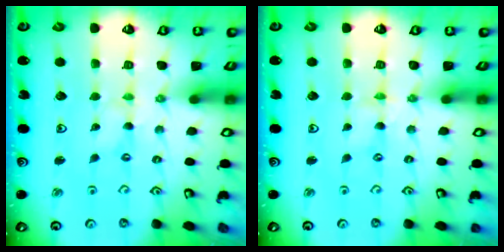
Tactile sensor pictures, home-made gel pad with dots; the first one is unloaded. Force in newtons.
{"total": 0.0}